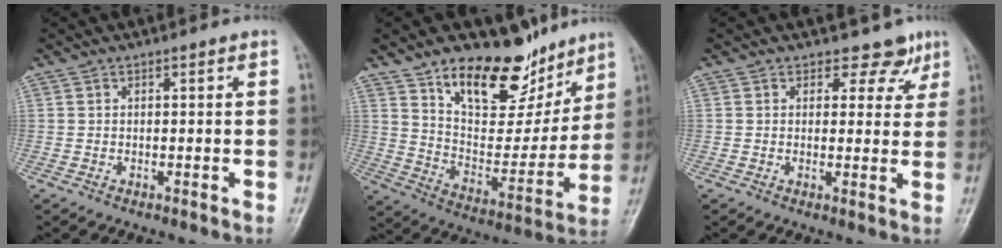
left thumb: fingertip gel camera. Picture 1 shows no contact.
{"total": 19.7, "force": [13.6, 9.6, 10.5], "torque": [-0.100, -0.084, 0.226]}
{"total": 4.7, "force": [3.4, 3.1, 0.9], "torque": [0.019, -0.022, 0.035]}